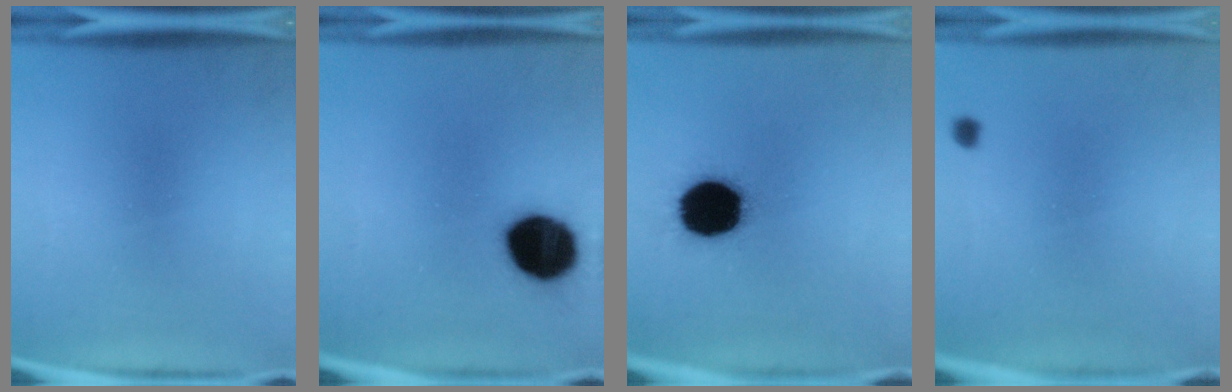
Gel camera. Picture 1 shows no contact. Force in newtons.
{"total": 16.4}
{"total": 19.6}
{"total": 1.0}